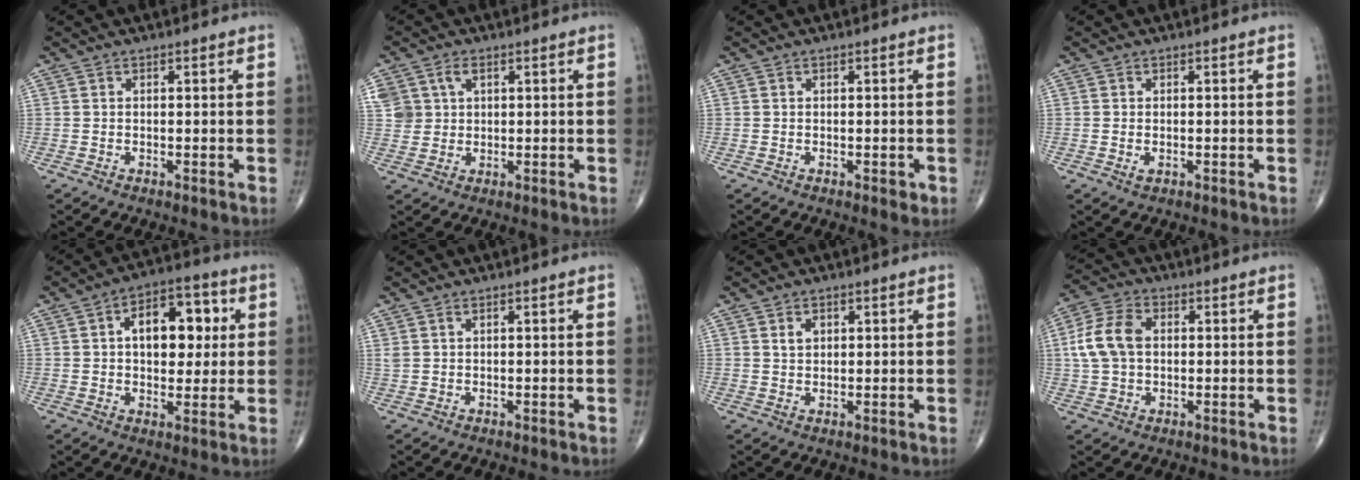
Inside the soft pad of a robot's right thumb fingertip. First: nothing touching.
{"total": 5.1, "force": [2.2, 3.9, 2.6], "torque": [-0.035, -0.001, 0.048]}
{"total": 1.1, "force": [-0.3, 0.7, 0.8], "torque": [-0.007, -0.001, -0.004]}
{"total": 1.1, "force": [-0.2, 0.7, 0.8], "torque": [-0.016, -0.002, -0.001]}
{"total": 12.9, "force": [2.6, 7.7, 10.0], "torque": [-0.104, 0.013, 0.035]}
{"total": 1.1, "force": [0.8, 0.5, 0.6], "torque": [-0.012, 0.009, 0.019]}
{"total": 2.4, "force": [1.0, 1.7, 1.4], "torque": [-0.016, -0.004, 0.019]}
{"total": 9.2, "force": [1.0, 6.3, 6.6], "torque": [-0.133, 0.017, 0.018]}